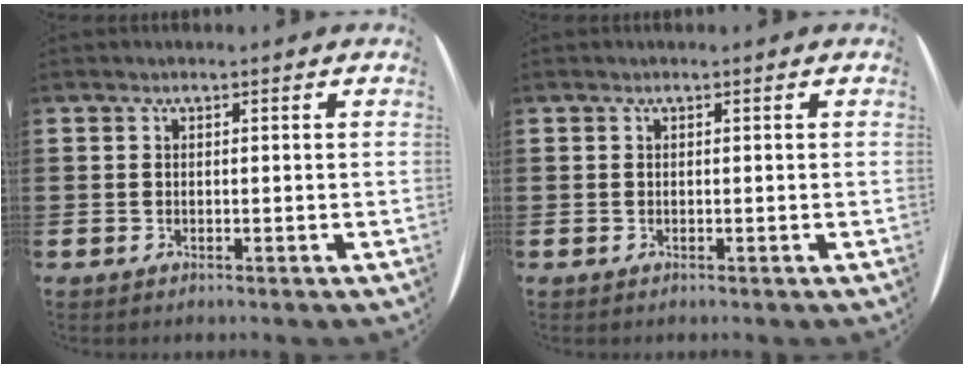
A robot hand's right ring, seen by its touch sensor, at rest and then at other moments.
{"total": 0.0}